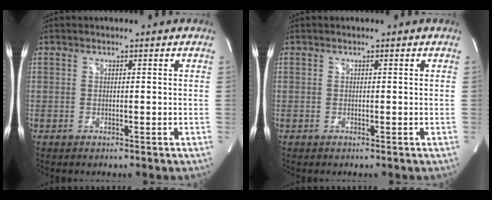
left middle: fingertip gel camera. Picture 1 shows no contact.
{"total": 0.0}